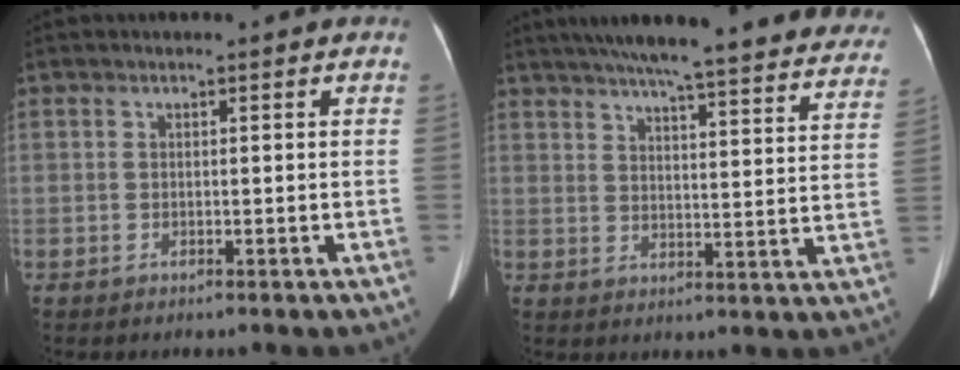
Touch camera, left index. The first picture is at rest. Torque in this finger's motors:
{"motor_torque": [0.93, -1.21, 0.06, 0.14]}